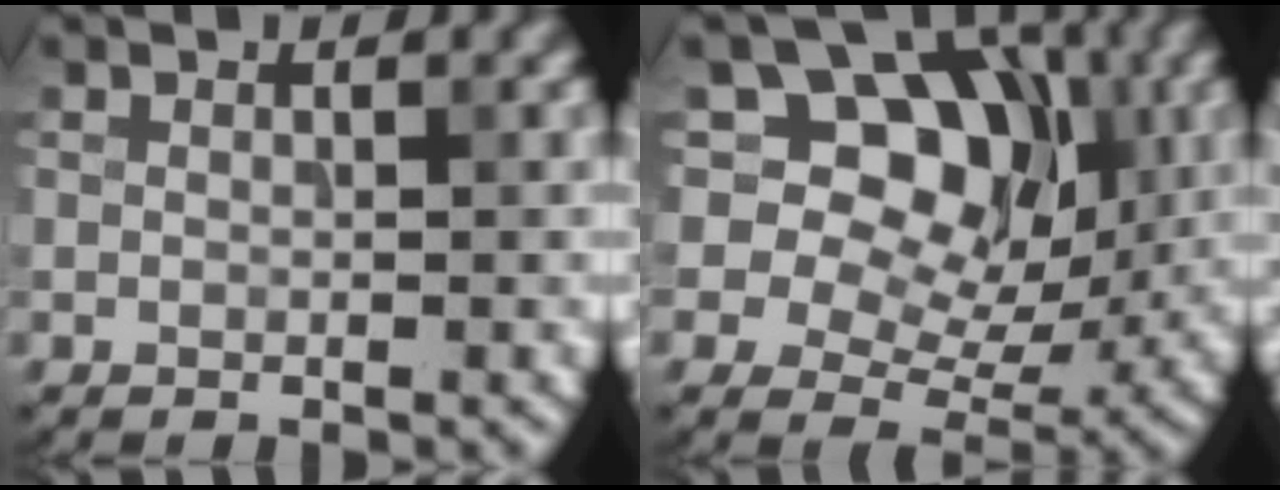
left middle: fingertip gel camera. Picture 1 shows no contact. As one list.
[{"total": 13.0, "force": [5.2, 9.3, 7.3], "torque": [-0.097, 0.036, 0.053]}]